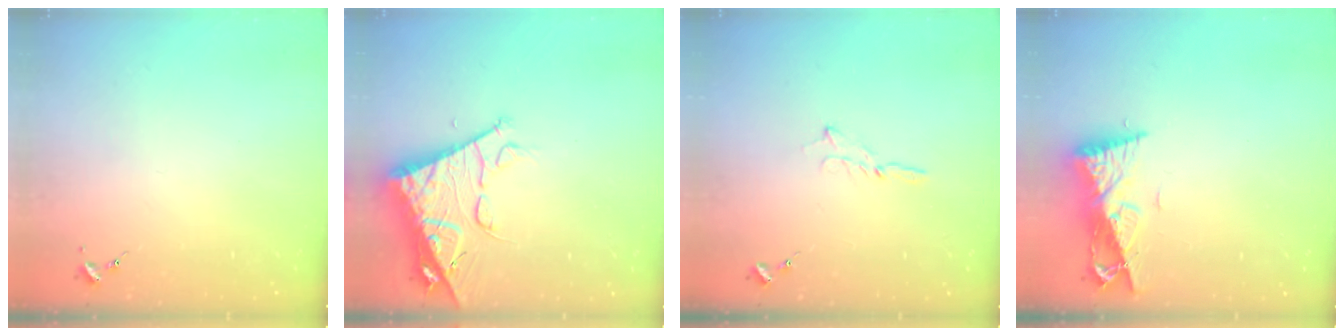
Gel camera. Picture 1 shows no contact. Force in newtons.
{"total": 13.9, "press": 13.8, "slide": 1.4}
{"total": 2.0, "press": 2.0, "slide": 0.2}
{"total": 9.7, "press": 9.7, "slide": 0.7}